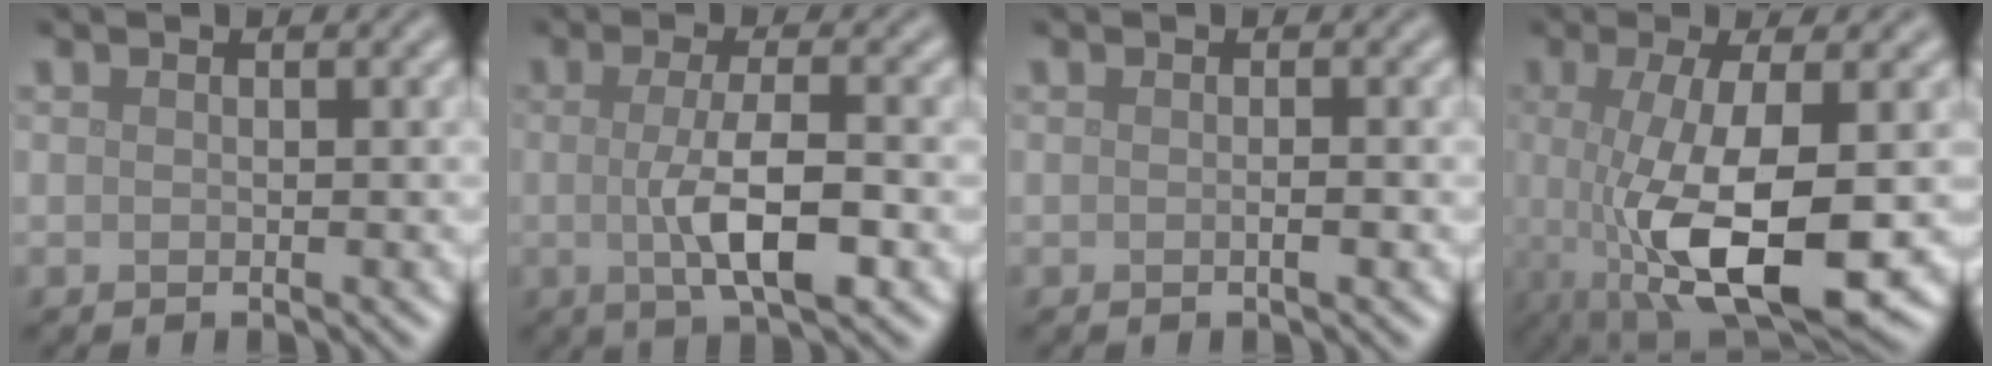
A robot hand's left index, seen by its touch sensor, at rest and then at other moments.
{"total": 5.6, "force": [-0.6, 1.4, 5.4], "torque": [-0.095, -0.005, -0.012]}
{"total": 0.8, "force": [-0.2, 0.1, 0.7], "torque": [-0.012, 0.000, -0.004]}
{"total": 10.6, "force": [-1.9, 3.1, 10.0], "torque": [-0.182, -0.024, -0.026]}